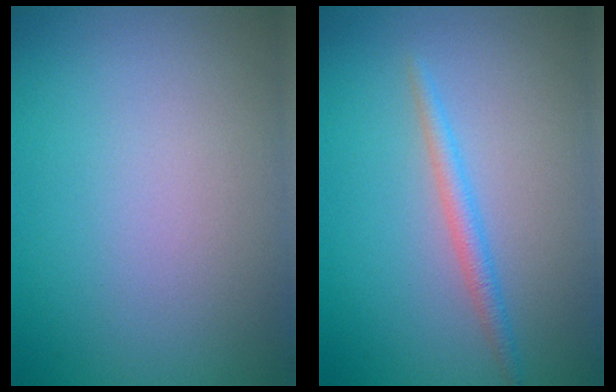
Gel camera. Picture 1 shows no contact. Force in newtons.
{"total": 1.7, "press": 1.7, "slide": 0.1}